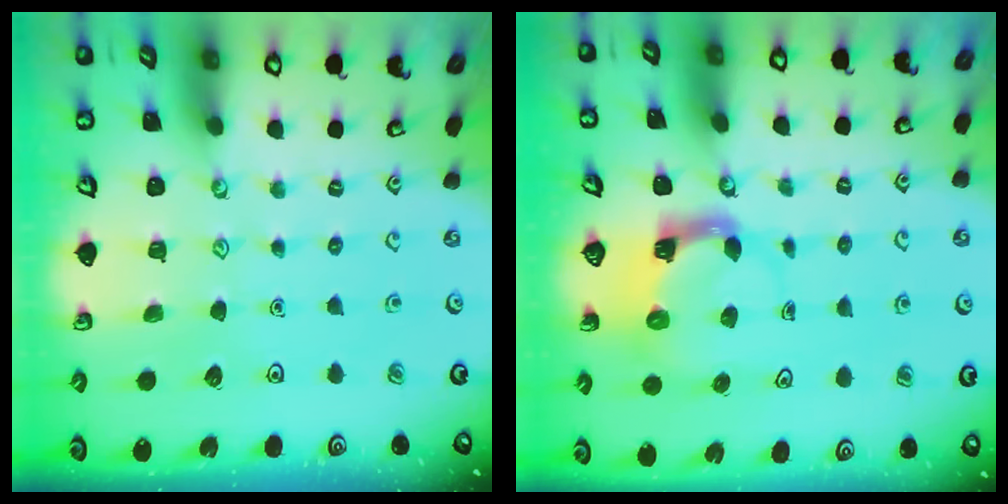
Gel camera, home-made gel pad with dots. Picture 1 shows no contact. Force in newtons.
{"total": 3.8, "press": 3.7, "slide": 0.7}